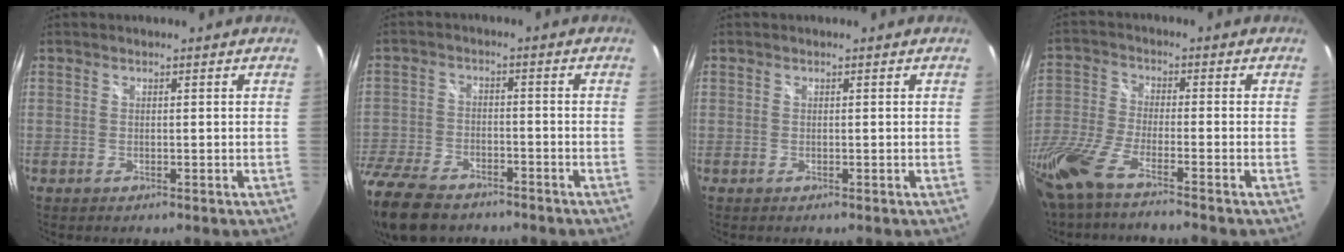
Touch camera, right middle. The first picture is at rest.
{"total": 16.0, "force": [-11.8, 7.8, 7.6], "torque": [-0.208, -0.025, -0.217]}
{"total": 0.0}
{"total": 11.6, "force": [-9.0, 1.3, 7.2], "torque": [-0.170, -0.034, -0.177]}